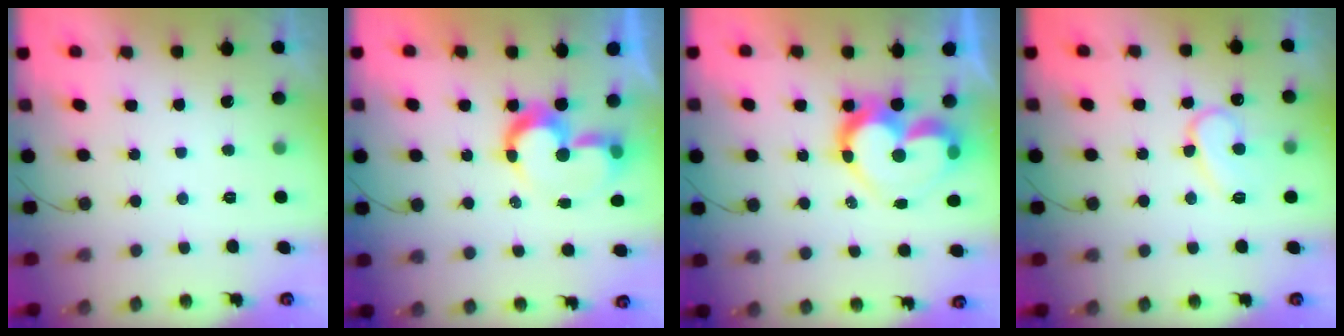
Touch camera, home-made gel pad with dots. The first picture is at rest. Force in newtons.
{"total": 9.3, "press": 9.2, "slide": 1.5}
{"total": 15.4, "press": 15.3, "slide": 1.2}
{"total": 10.7, "press": 10.6, "slide": 1.1}